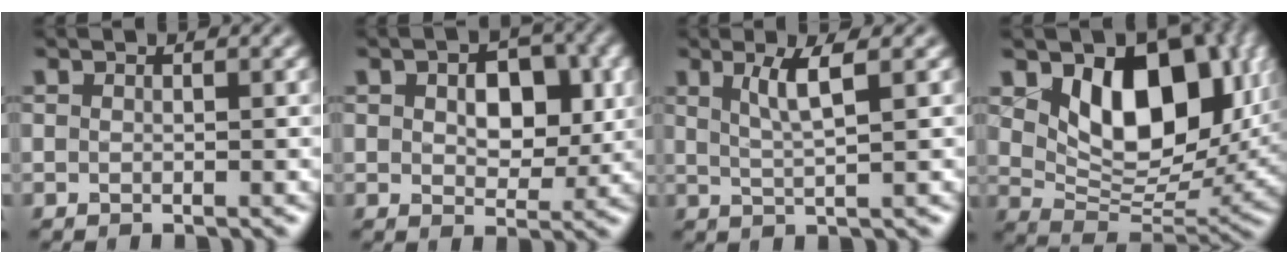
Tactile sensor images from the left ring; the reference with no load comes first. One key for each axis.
{"total": 5.8, "fx": 0.9, "fy": 3.5, "fz": 4.5, "tx": -0.070, "ty": -0.003, "tz": 0.016}
{"total": 3.1, "fx": 1.3, "fy": 0.5, "fz": 2.8, "tx": -0.048, "ty": -0.001, "tz": 0.025}
{"total": 10.6, "fx": 3.0, "fy": 6.7, "fz": 7.6, "tx": -0.120, "ty": -0.024, "tz": 0.058}